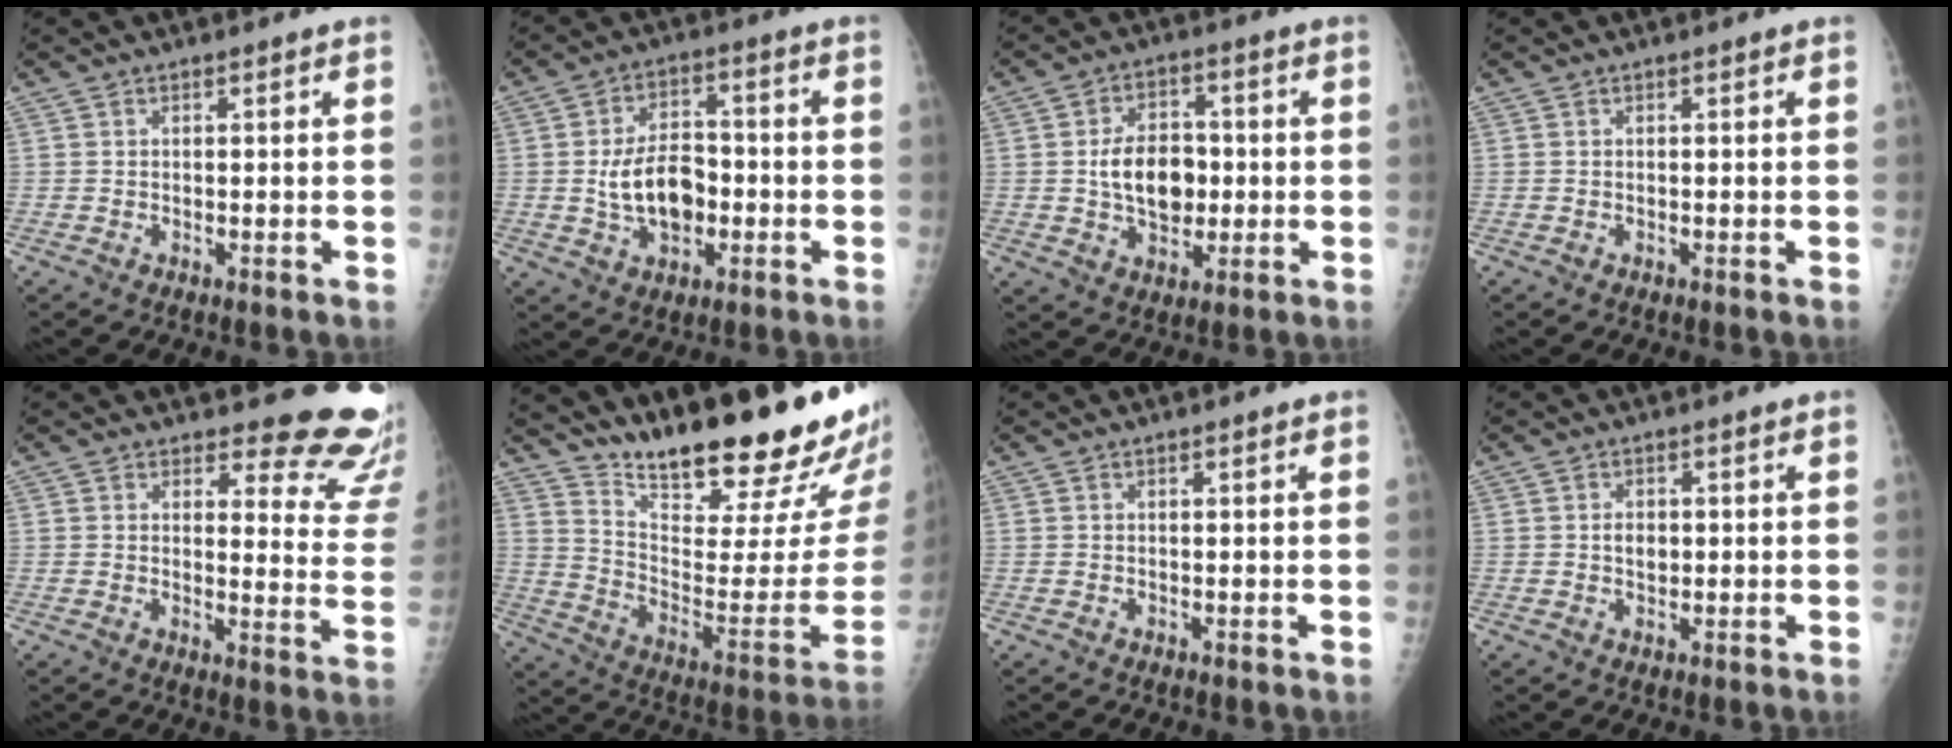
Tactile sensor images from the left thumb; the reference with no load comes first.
{"total": 10.4, "force": [-1.6, 6.8, 7.7], "torque": [-0.109, 0.016, -0.026]}
{"total": 10.5, "force": [-0.1, 7.4, 7.5], "torque": [-0.094, 0.009, -0.001]}
{"total": 0.0}
{"total": 14.8, "force": [13.5, 4.3, 4.3], "torque": [-0.001, -0.137, 0.129]}
{"total": 29.4, "force": [21.8, 7.0, 18.4], "torque": [-0.259, -0.116, 0.322]}
{"total": 0.6, "force": [0.4, 0.0, 0.3], "torque": [-0.007, -0.001, 0.007]}
{"total": 2.2, "force": [0.3, 1.6, 1.5], "torque": [-0.017, -0.001, 0.006]}